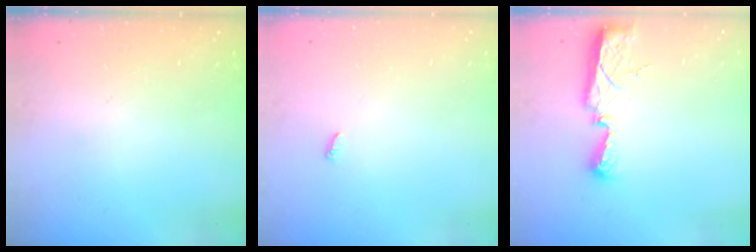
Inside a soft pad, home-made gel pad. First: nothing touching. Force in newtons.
{"total": 2.4, "press": 2.4, "slide": 0.2}
{"total": 7.5, "press": 7.5, "slide": 0.8}